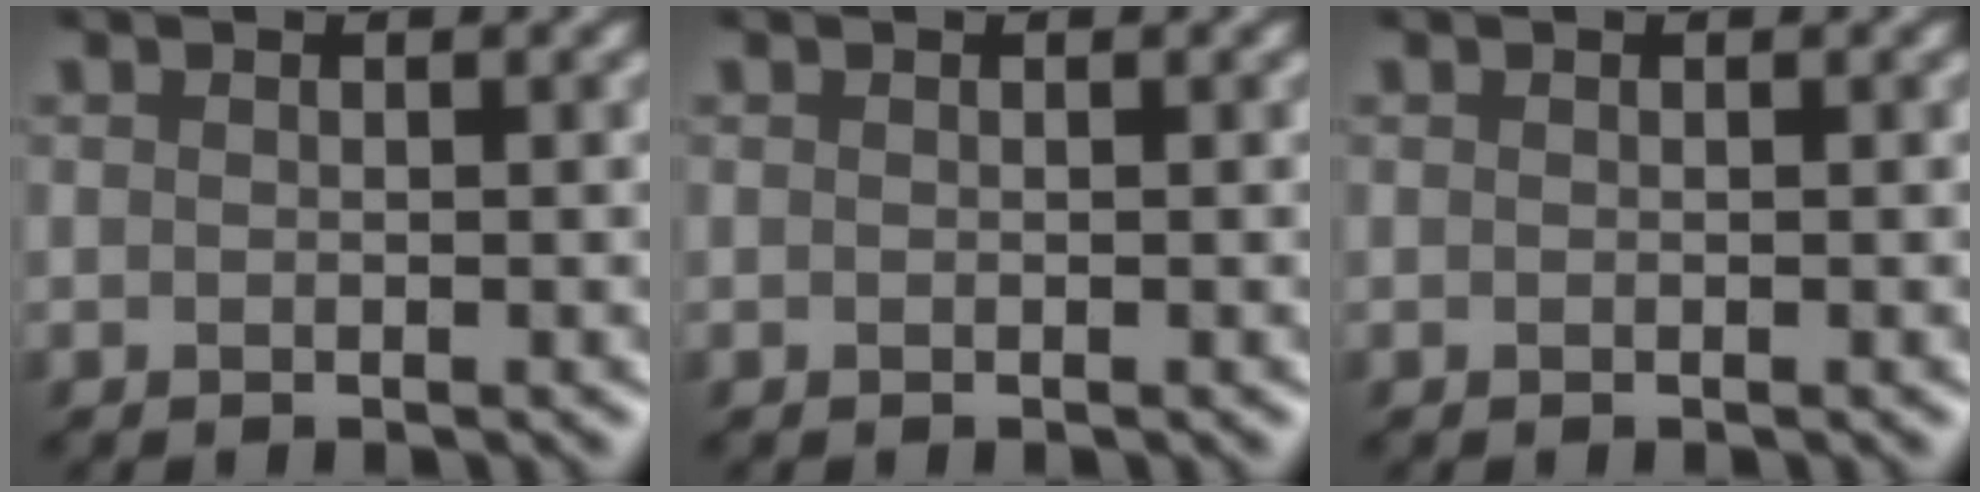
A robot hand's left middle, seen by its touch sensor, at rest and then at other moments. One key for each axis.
{"total": 0.0}
{"total": 0.0}